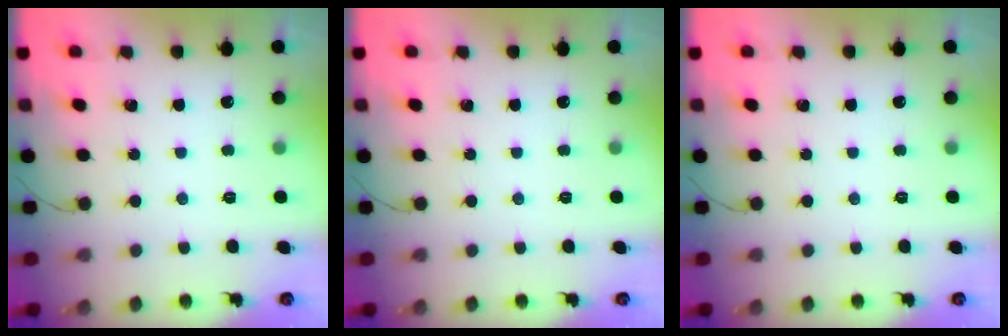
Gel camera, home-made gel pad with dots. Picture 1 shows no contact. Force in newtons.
{"total": 0.0}
{"total": 0.0}